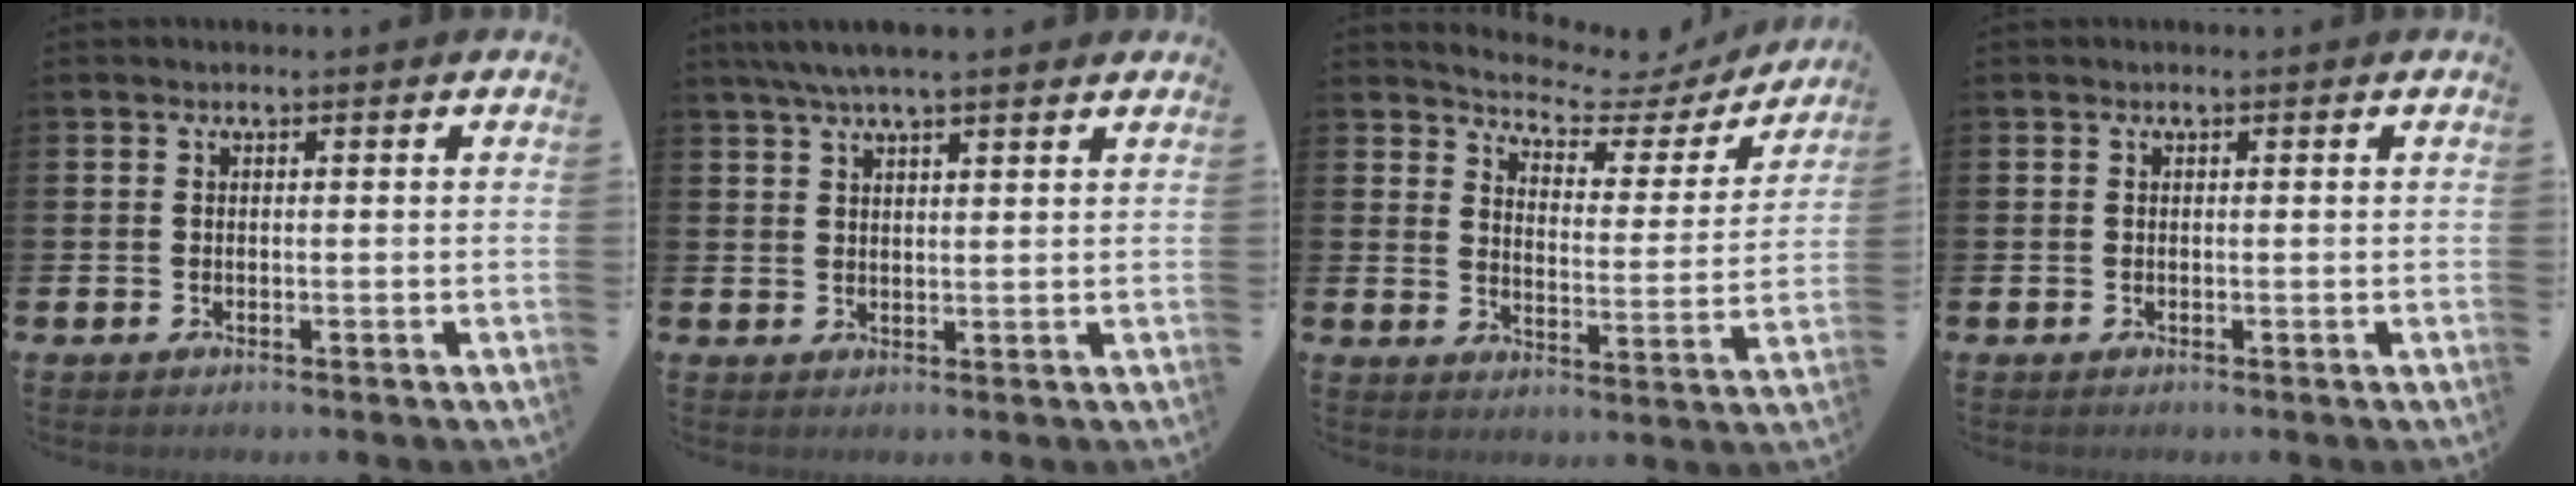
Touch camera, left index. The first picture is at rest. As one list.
[{"total": 4.9, "force": [4.1, 0.6, 2.5], "torque": [-0.057, -0.003, 0.075]}, {"total": 4.9, "force": [4.6, 1.5, 0.9], "torque": [-0.036, -0.042, 0.068]}, {"total": 0.0}]